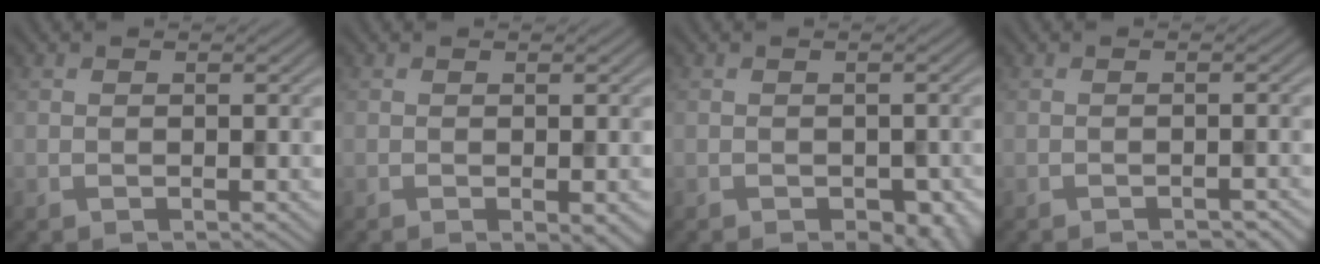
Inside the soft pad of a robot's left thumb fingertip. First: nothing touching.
{"total": 2.2, "force": [-0.7, 0.4, 2.0], "torque": [-0.032, -0.004, -0.008]}
{"total": 4.1, "force": [-2.3, 2.2, 2.5], "torque": [-0.040, -0.015, -0.017]}
{"total": 1.4, "force": [-1.3, 0.2, 0.5], "torque": [0.000, 0.002, -0.020]}